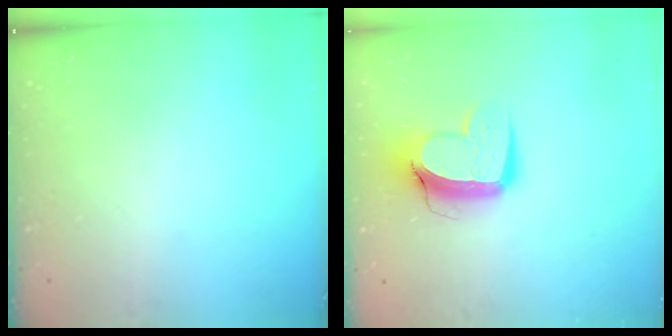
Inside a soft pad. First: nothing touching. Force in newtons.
{"total": 12.3, "press": 12.2, "slide": 1.3}